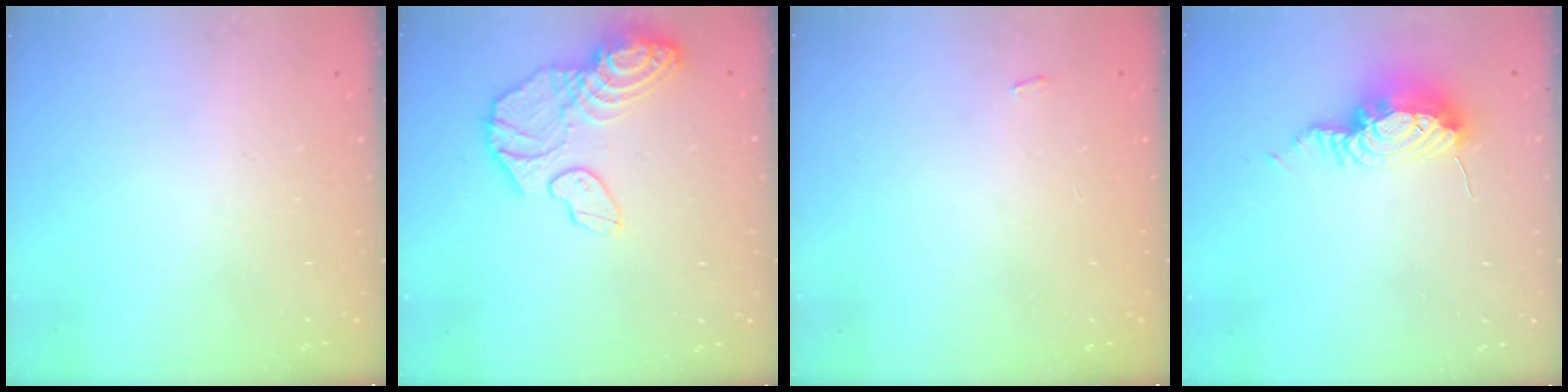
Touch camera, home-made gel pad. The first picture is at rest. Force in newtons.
{"total": 15.0, "press": 14.9, "slide": 1.8}
{"total": 2.2, "press": 2.2, "slide": 0.3}
{"total": 8.7, "press": 8.6, "slide": 1.1}